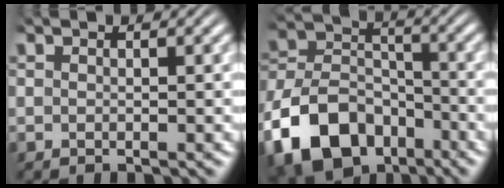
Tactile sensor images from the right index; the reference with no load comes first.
{"total": 11.2, "force": [-5.3, 8.3, 5.4], "torque": [-0.114, -0.047, -0.077]}